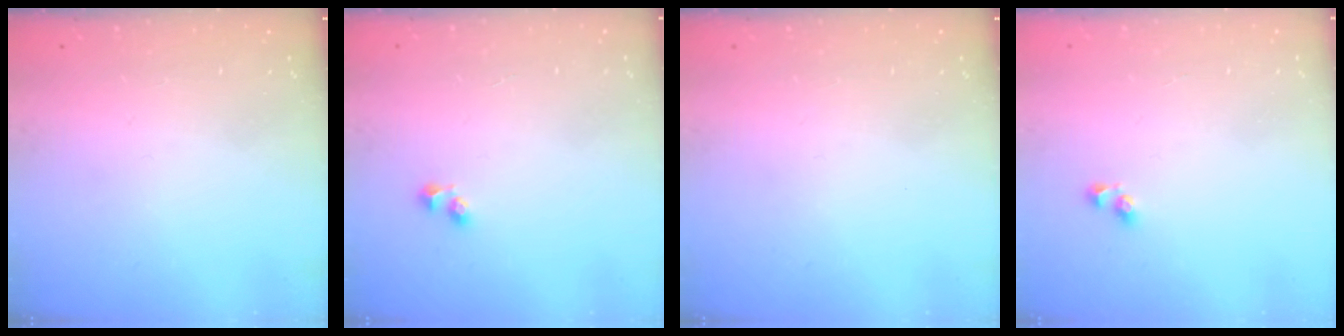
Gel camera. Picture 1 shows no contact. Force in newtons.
{"total": 3.7, "press": 3.6, "slide": 1.1}
{"total": 0.0}
{"total": 4.0, "press": 3.7, "slide": 1.6}